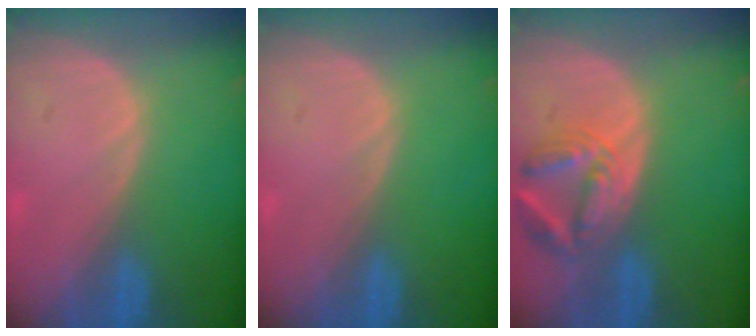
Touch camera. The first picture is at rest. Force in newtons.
{"total": 0.0}
{"total": 7.0, "press": 6.4, "slide": 2.8}